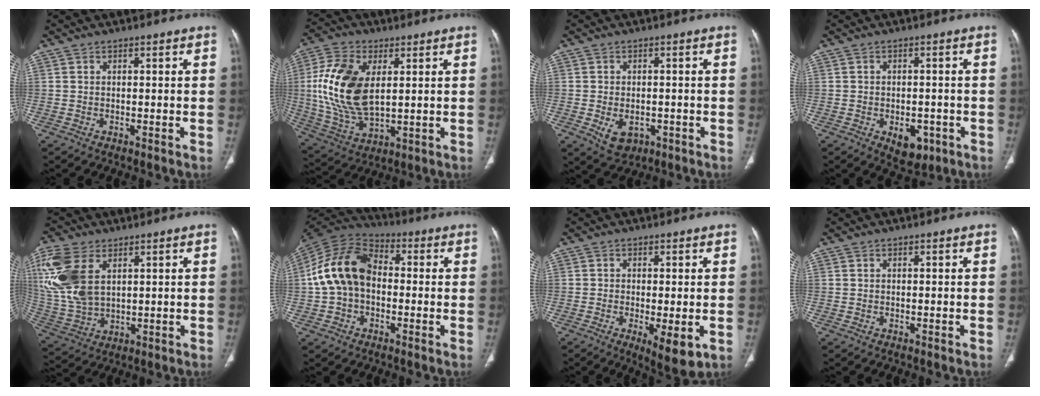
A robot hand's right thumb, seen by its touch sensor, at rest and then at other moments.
{"total": 17.7, "force": [3.1, 9.9, 14.4], "torque": [-0.292, -0.012, 0.065]}
{"total": 5.3, "force": [-1.7, 3.7, 3.3], "torque": [-0.047, 0.007, -0.013]}
{"total": 6.0, "force": [-2.4, 3.8, 4.0], "torque": [-0.035, 0.007, -0.021]}
{"total": 16.7, "force": [5.8, 10.0, 12.0], "torque": [-0.279, -0.013, 0.124]}
{"total": 14.7, "force": [-0.3, 10.4, 10.4], "torque": [-0.188, 0.037, -0.018]}
{"total": 6.9, "force": [-2.0, 2.2, 6.2], "torque": [-0.099, -0.019, -0.027]}
{"total": 0.0}